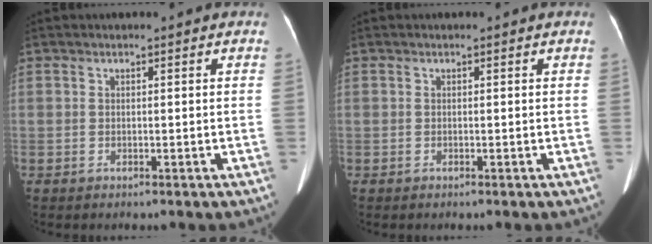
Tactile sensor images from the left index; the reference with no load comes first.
{"total": 0.0}